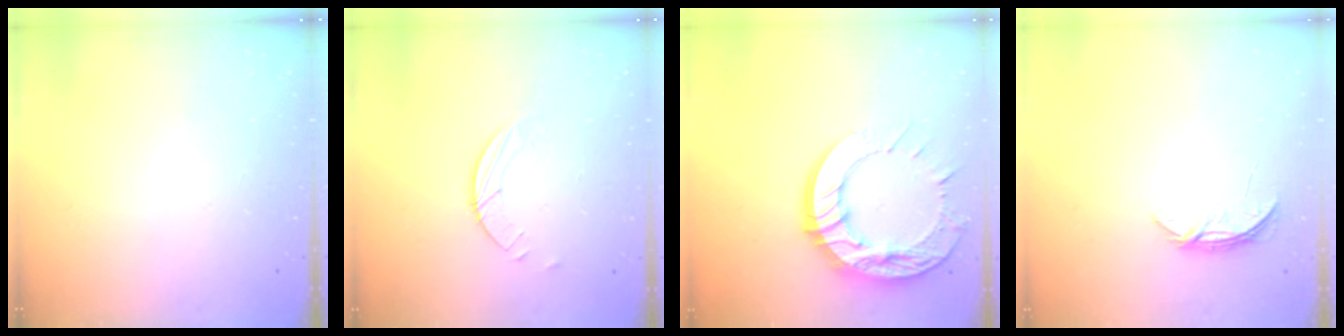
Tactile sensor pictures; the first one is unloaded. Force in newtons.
{"total": 1.5, "press": 1.5, "slide": 0.1}
{"total": 20.5, "press": 20.5, "slide": 1.9}
{"total": 4.4, "press": 4.3, "slide": 0.5}